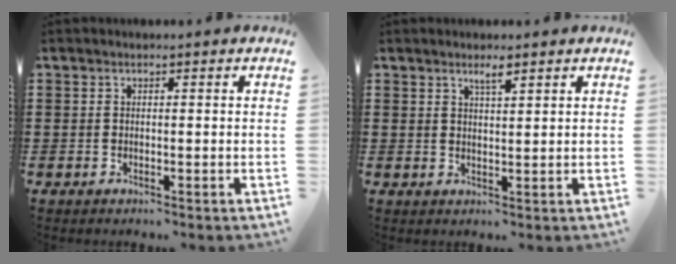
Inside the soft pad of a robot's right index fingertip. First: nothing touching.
{"total": 2.1, "force": [1.6, 0.3, 1.4], "torque": [-0.022, -0.002, 0.025]}